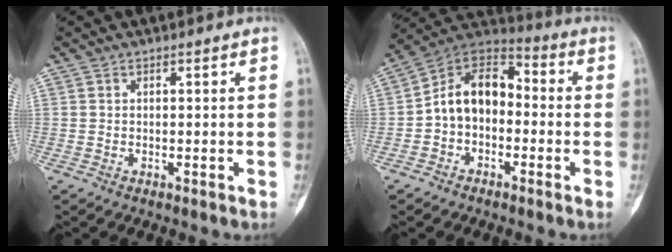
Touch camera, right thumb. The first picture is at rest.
{"total": 12.1, "force": [-1.3, 8.5, 8.4], "torque": [-0.115, 0.047, -0.041]}